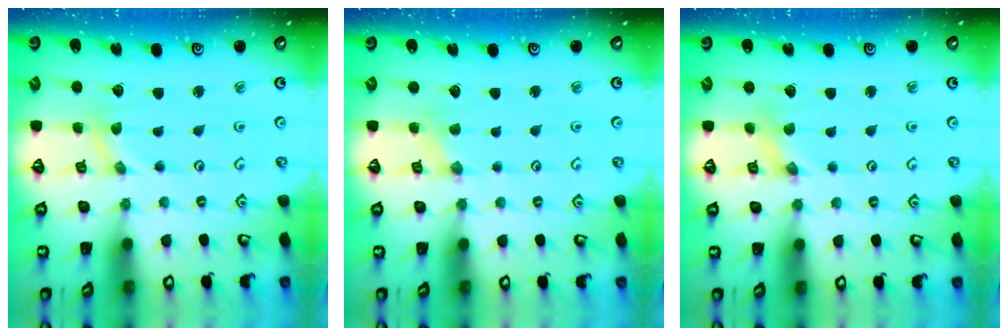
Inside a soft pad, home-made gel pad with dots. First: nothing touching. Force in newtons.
{"total": 1.8, "press": 1.8, "slide": 0.4}
{"total": 1.3, "press": 1.3, "slide": 0.3}